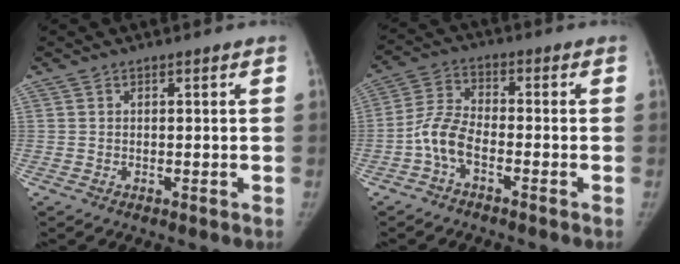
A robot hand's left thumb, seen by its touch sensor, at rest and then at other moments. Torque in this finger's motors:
{"motor_torque": [-0.24, 1.90, 0.25, -0.24, 0.04]}